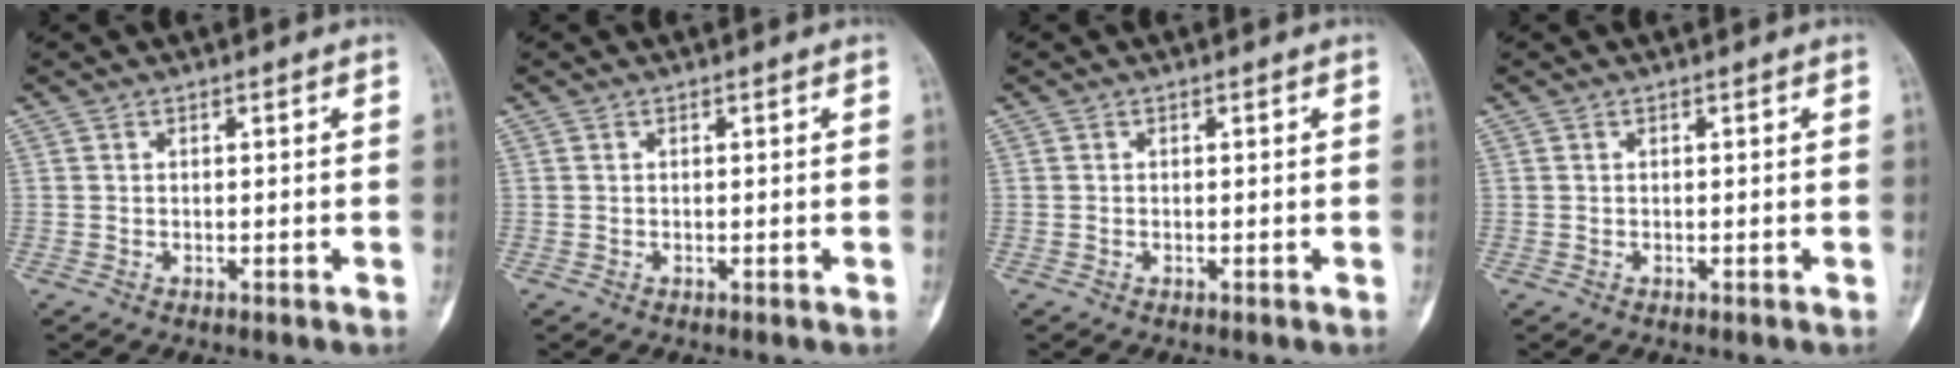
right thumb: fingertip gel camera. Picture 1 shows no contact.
{"total": 0.0}
{"total": 0.0}
{"total": 0.0}